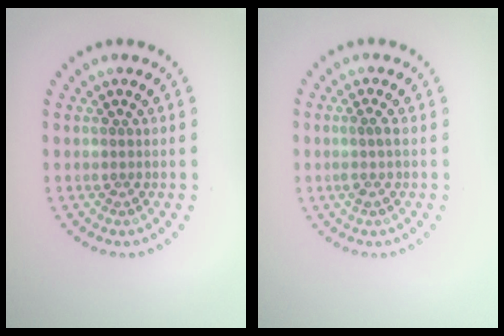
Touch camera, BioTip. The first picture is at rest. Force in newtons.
{"total": 1.3, "press": 1.0, "slide": 0.8}